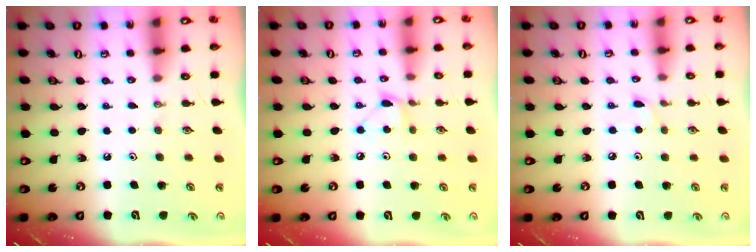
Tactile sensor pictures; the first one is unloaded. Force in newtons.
{"total": 5.4, "press": 5.4, "slide": 0.6}
{"total": 2.2, "press": 2.1, "slide": 0.3}